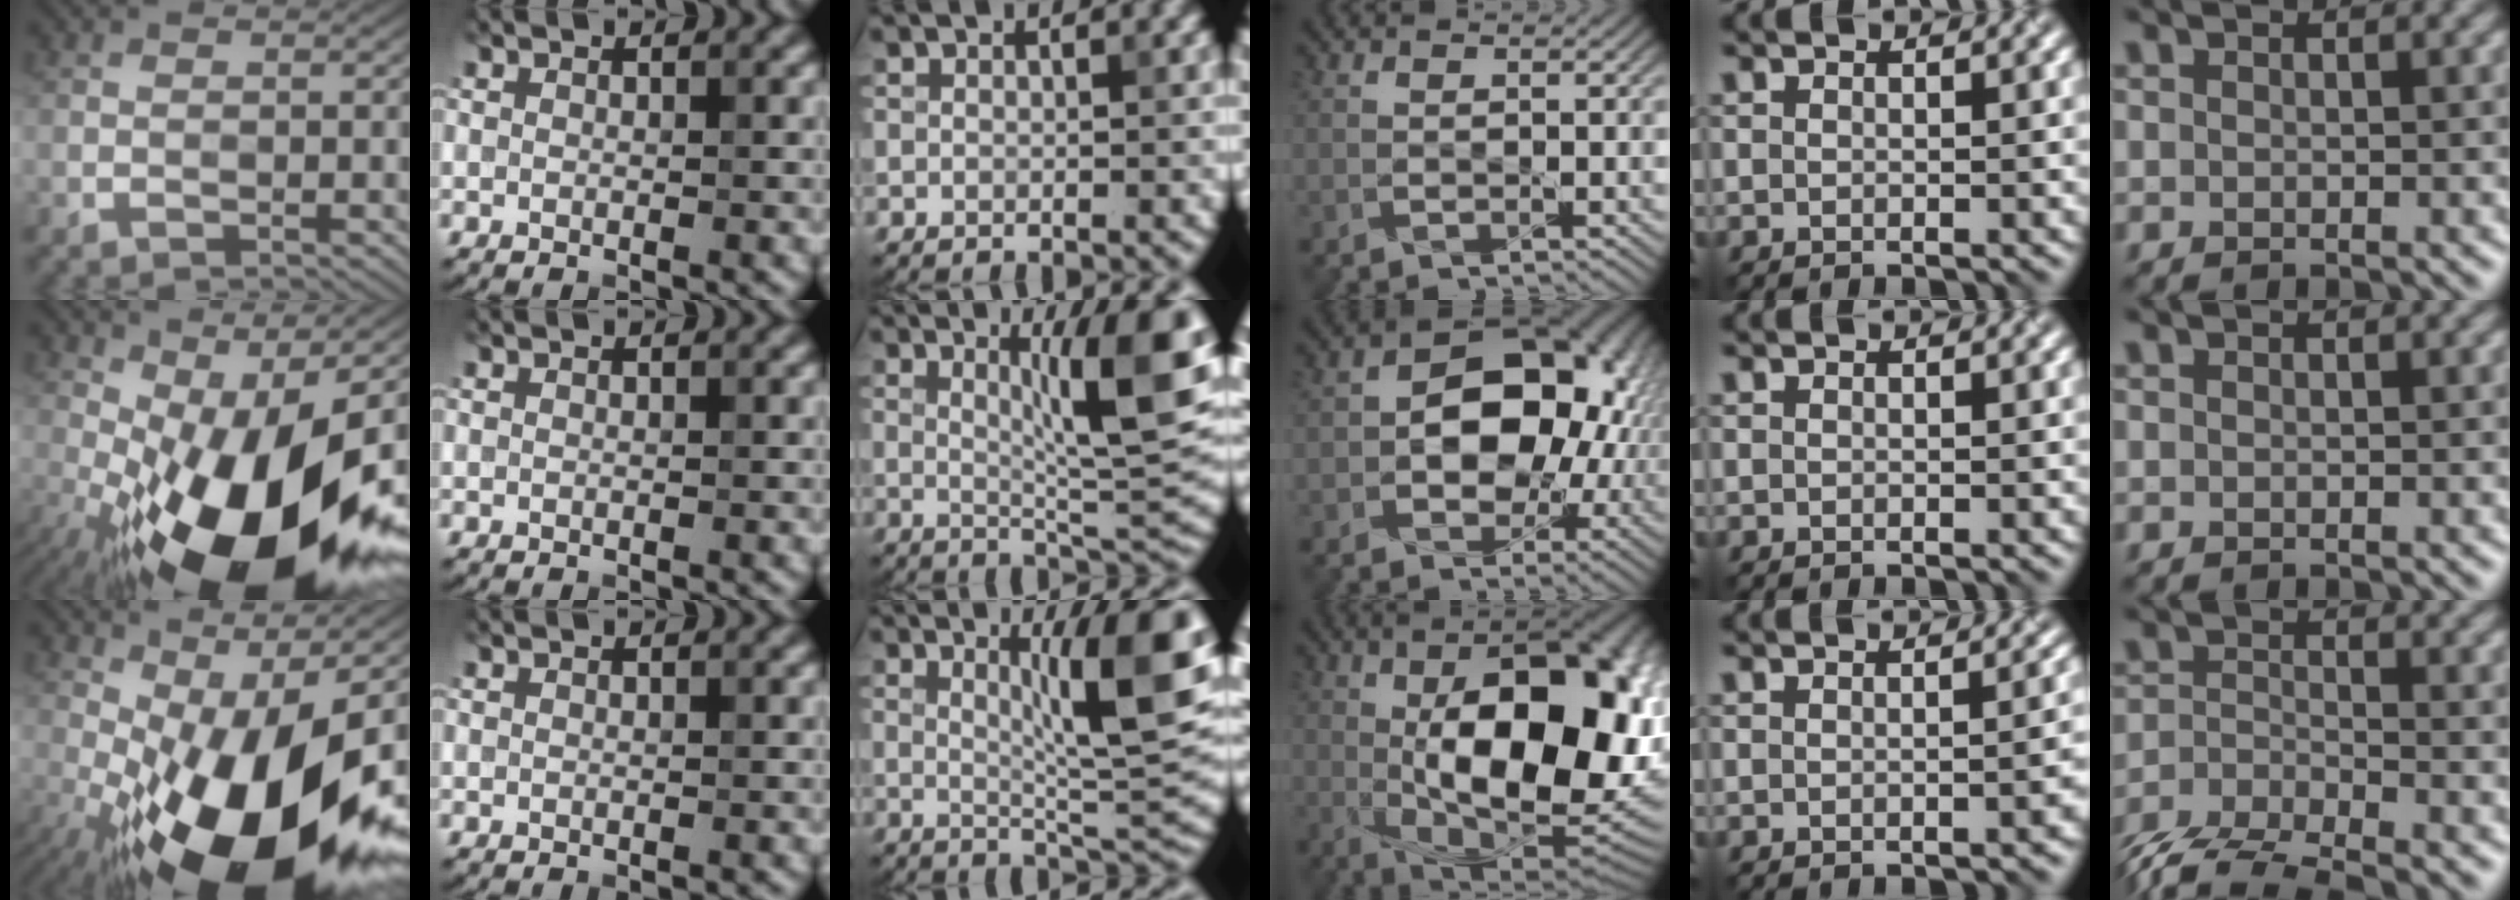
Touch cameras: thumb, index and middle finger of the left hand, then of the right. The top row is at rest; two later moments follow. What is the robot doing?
{"motion": "assemble", "object": "connector and pipe"}